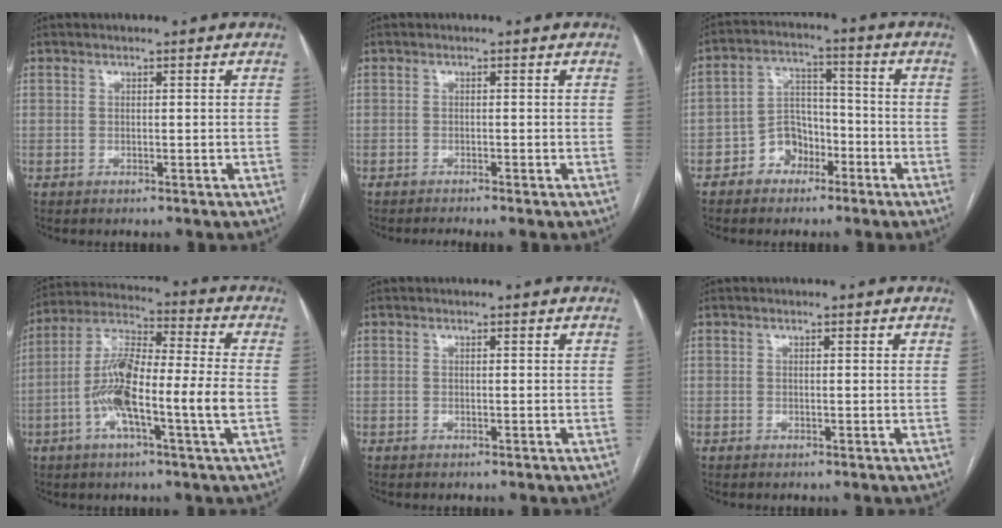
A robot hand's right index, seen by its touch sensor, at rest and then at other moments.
{"total": 1.5, "force": [-1.3, -0.6, 0.6], "torque": [-0.009, 0.000, -0.024]}
{"total": 6.7, "force": [-3.5, 5.1, 2.6], "torque": [-0.048, 0.025, -0.059]}
{"total": 14.1, "force": [-3.0, 1.1, 13.8], "torque": [-0.269, 0.008, -0.062]}
{"total": 0.5, "force": [0.3, 0.1, 0.4], "torque": [-0.008, 0.000, 0.003]}
{"total": 0.8, "force": [0.5, 0.2, 0.7], "torque": [-0.011, 0.000, 0.004]}